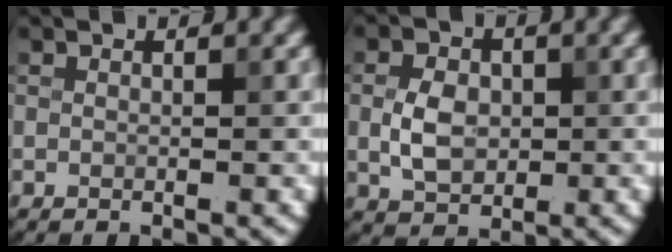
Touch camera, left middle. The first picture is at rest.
{"total": 3.7, "force": [-0.1, 2.7, 2.5], "torque": [-0.051, 0.000, -0.006]}